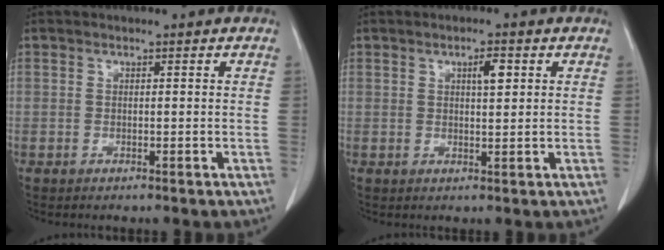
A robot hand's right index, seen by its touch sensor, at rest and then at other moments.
{"total": 2.6, "force": [1.0, 0.6, 2.3], "torque": [-0.041, -0.001, 0.015]}